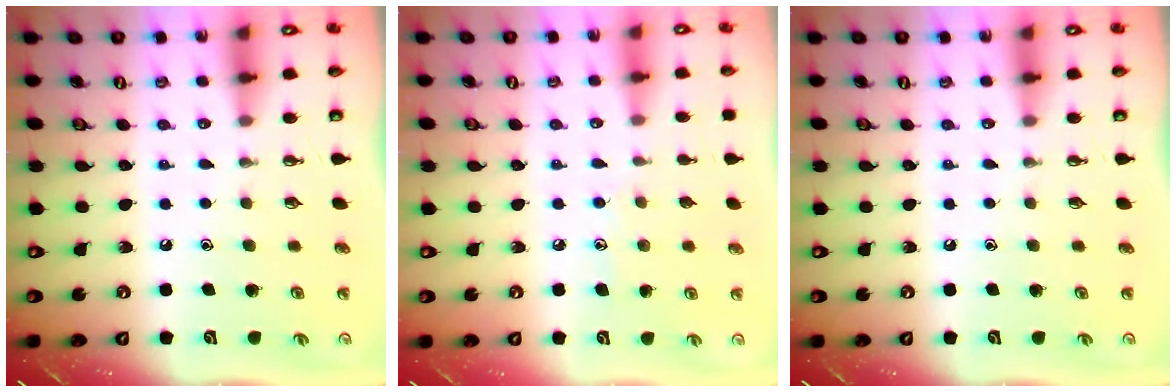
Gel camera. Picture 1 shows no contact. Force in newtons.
{"total": 6.5, "press": 6.5, "slide": 0.6}
{"total": 0.0}